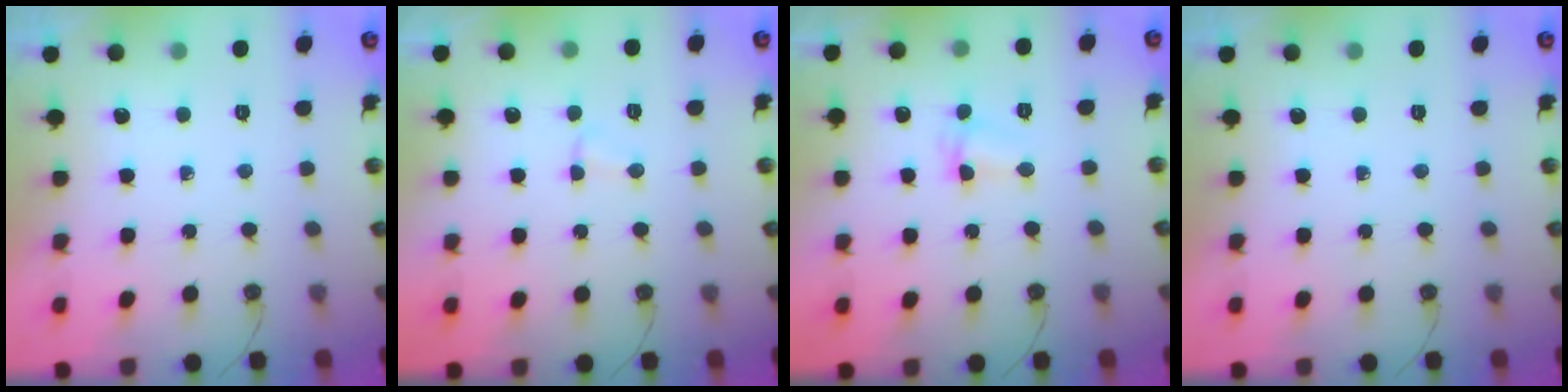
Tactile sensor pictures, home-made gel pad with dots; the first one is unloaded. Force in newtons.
{"total": 2.6, "press": 2.6, "slide": 0.2}
{"total": 2.5, "press": 2.5, "slide": 0.5}
{"total": 0.0}